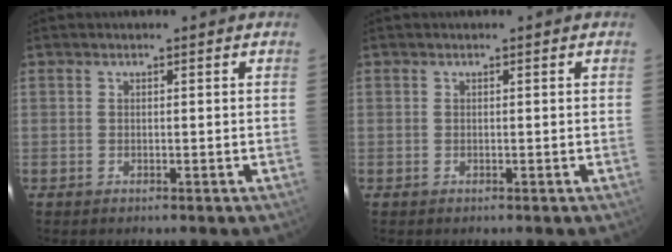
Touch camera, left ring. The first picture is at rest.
{"total": 0.0}